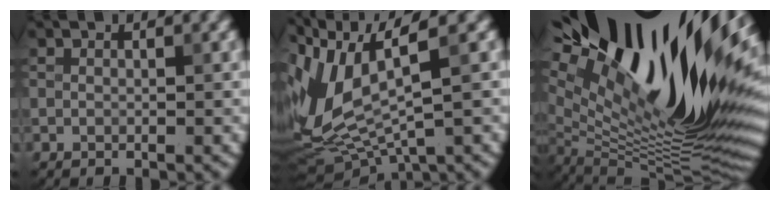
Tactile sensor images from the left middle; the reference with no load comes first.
{"total": 8.7, "force": [1.1, 3.4, 7.9], "torque": [-0.175, -0.003, 0.030]}
{"total": 20.6, "force": [10.0, 7.0, 16.6], "torque": [-0.279, 0.034, 0.171]}